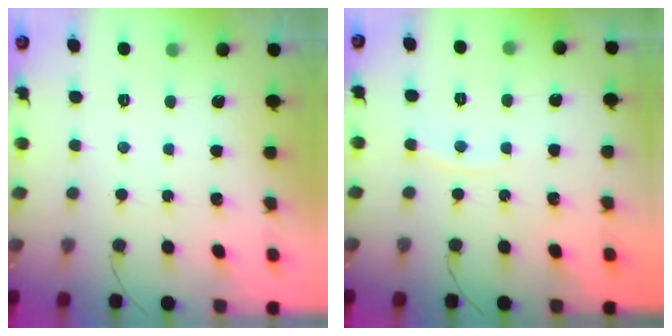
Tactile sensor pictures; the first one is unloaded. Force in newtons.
{"total": 4.5, "press": 4.4, "slide": 0.6}